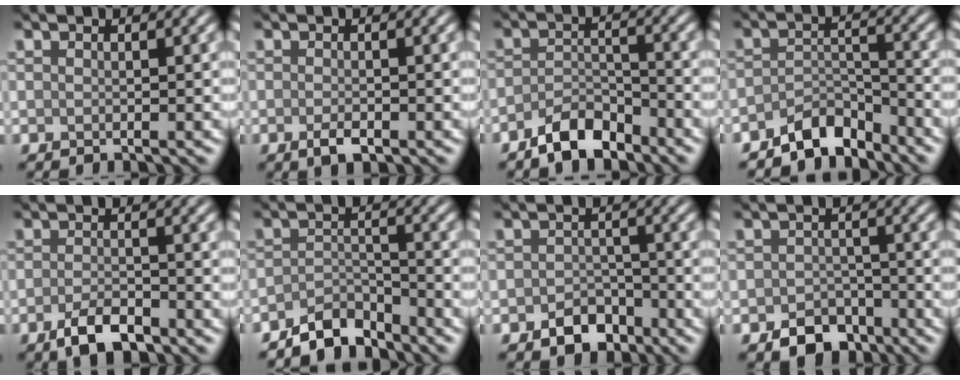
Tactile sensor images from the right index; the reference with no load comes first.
{"total": 1.5, "force": [-0.8, 0.6, 1.2], "torque": [-0.024, -0.003, -0.015]}
{"total": 3.9, "force": [-3.0, 1.5, 2.0], "torque": [-0.034, 0.003, -0.059]}
{"total": 4.0, "force": [-3.5, 1.5, 1.3], "torque": [-0.015, 0.006, -0.070]}
{"total": 3.6, "force": [-2.3, 1.4, 2.4], "torque": [-0.043, 0.001, -0.044]}
{"total": 3.7, "force": [-3.3, 1.3, 1.1], "torque": [-0.015, 0.006, -0.066]}
{"total": 3.1, "force": [-2.0, 2.1, 1.3], "torque": [-0.012, 0.001, -0.036]}
{"total": 4.1, "force": [-2.7, 2.6, 1.7], "torque": [-0.018, -0.005, -0.047]}